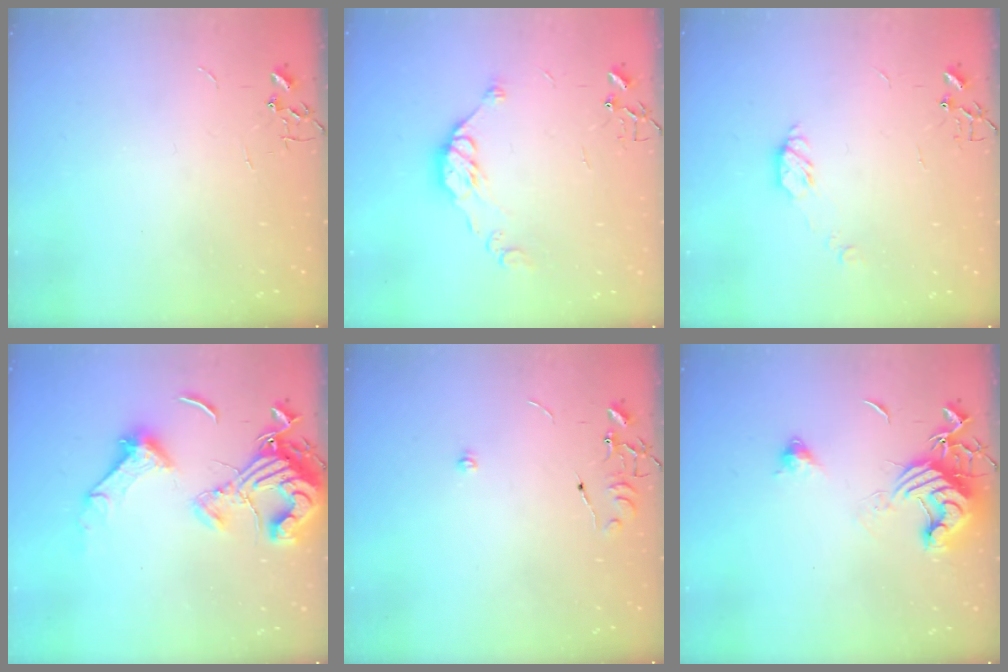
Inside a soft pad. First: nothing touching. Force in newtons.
{"total": 10.5, "press": 10.5, "slide": 0.3}
{"total": 6.4, "press": 6.4, "slide": 0.3}
{"total": 17.4, "press": 17.4, "slide": 1.8}
{"total": 6.4, "press": 6.4, "slide": 0.7}
{"total": 12.6, "press": 12.5, "slide": 1.6}